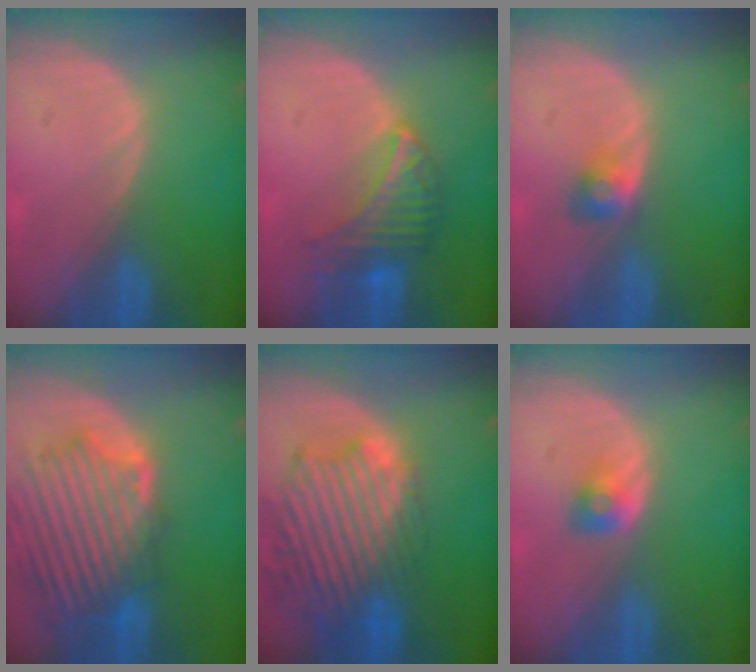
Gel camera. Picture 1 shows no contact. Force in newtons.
{"total": 6.5, "press": 6.5, "slide": 1.0}
{"total": 2.8, "press": 2.5, "slide": 1.2}
{"total": 12.3, "press": 11.4, "slide": 4.5}
{"total": 13.9, "press": 11.8, "slide": 7.3}
{"total": 2.5, "press": 2.3, "slide": 0.9}